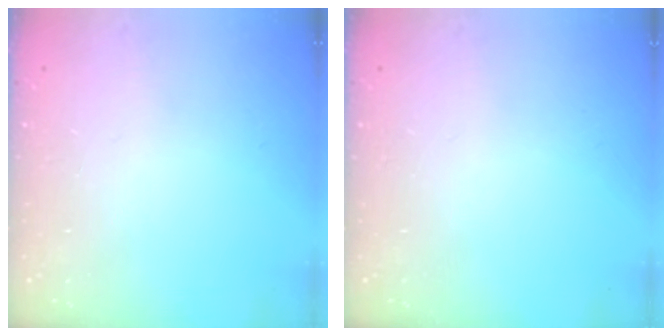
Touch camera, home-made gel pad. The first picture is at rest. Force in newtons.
{"total": 0.0}